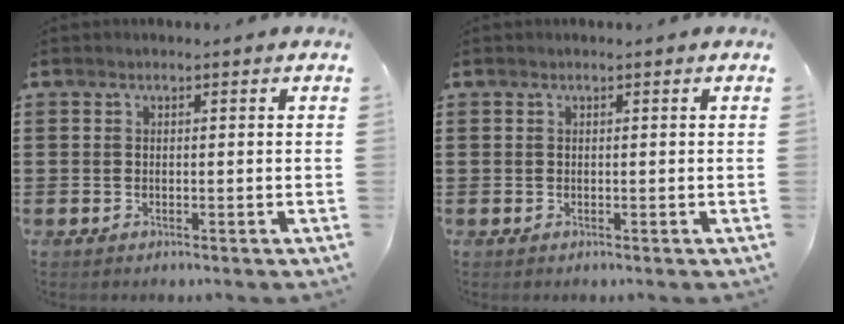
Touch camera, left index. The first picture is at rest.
{"total": 0.0}